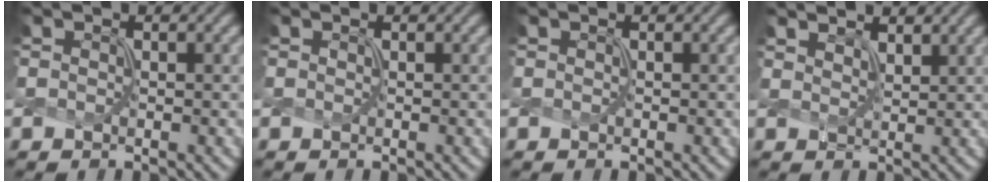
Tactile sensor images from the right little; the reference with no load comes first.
{"total": 0.0}
{"total": 0.0}
{"total": 3.3, "force": [2.9, 0.9, 1.2], "torque": [-0.010, 0.013, 0.031]}